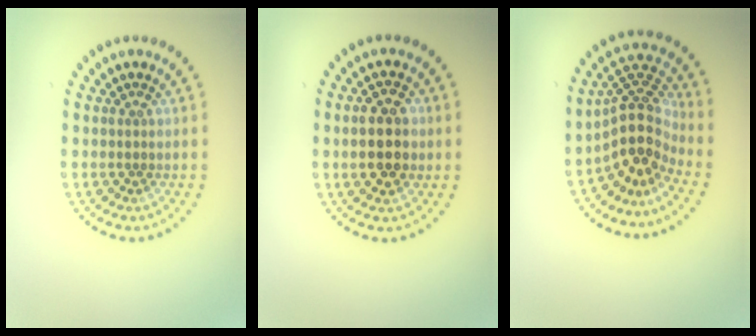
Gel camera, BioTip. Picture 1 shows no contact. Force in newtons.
{"total": 5.0, "press": 5.0, "slide": 0.2}
{"total": 5.1, "press": 3.7, "slide": 3.4}